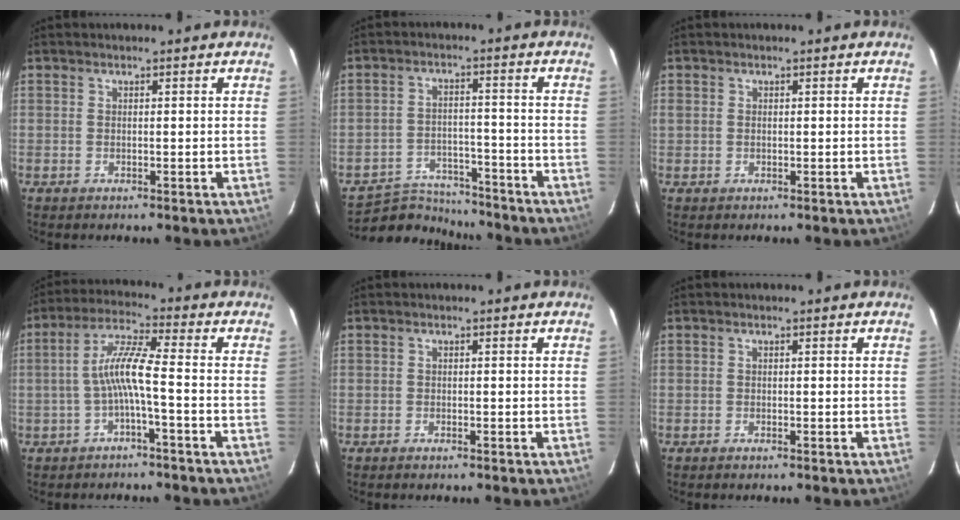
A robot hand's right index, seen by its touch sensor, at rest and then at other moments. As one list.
[{"total": 10.2, "force": [-9.6, 3.1, 1.5], "torque": [-0.054, 0.011, -0.146]}, {"total": 0.8, "force": [0.0, 0.7, 0.4], "torque": [-0.006, 0.001, -0.002]}, {"total": 6.6, "force": [-2.2, -0.1, 6.2], "torque": [-0.142, 0.015, -0.040]}, {"total": 0.8, "force": [-0.7, 0.2, 0.3], "torque": [-0.008, -0.001, -0.016]}, {"total": 0.6, "force": [-0.6, 0.1, 0.1], "torque": [-0.003, -0.001, -0.012]}]